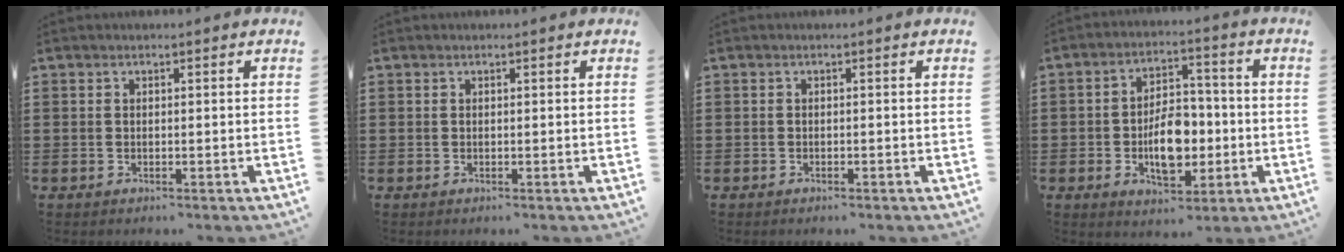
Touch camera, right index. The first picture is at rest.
{"total": 0.0}
{"total": 0.6, "force": [-0.5, 0.2, 0.1], "torque": [-0.004, 0.000, -0.011]}
{"total": 8.2, "force": [-1.6, 4.7, 6.5], "torque": [-0.088, 0.001, -0.034]}